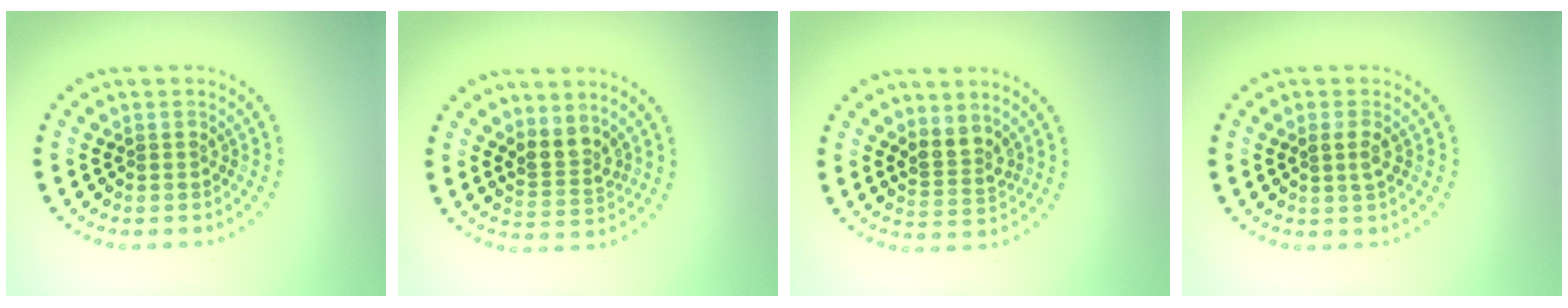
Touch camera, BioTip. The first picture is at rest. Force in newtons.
{"total": 2.5, "press": 1.8, "slide": 1.7}
{"total": 2.4, "press": 1.8, "slide": 1.6}
{"total": 1.3, "press": 1.2, "slide": 0.4}